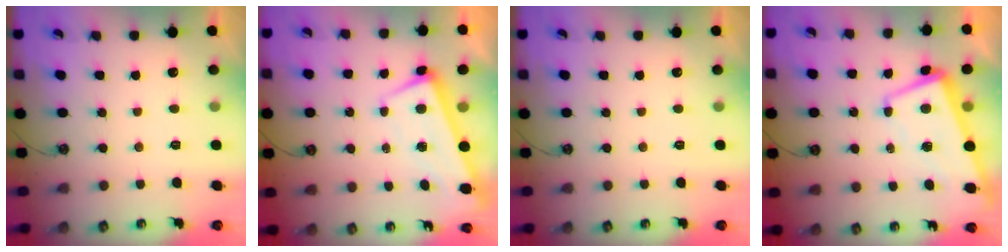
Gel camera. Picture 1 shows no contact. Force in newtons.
{"total": 1.5, "press": 0.5, "slide": 1.5}
{"total": 0.0}
{"total": 1.2, "press": 0.0, "slide": 1.2}